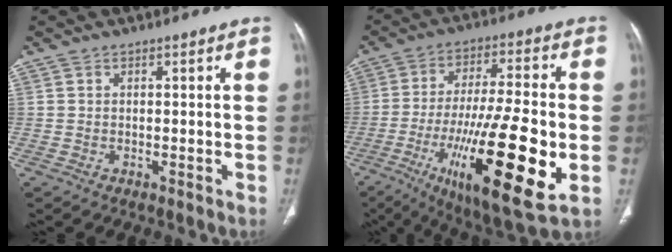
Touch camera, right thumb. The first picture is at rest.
{"total": 25.6, "force": [-7.5, 6.2, 23.7], "torque": [-0.403, -0.012, -0.111]}